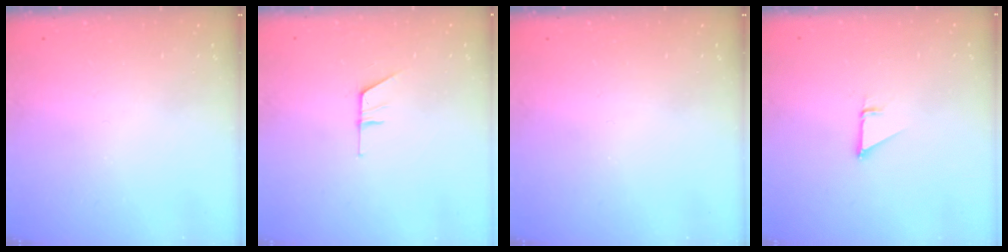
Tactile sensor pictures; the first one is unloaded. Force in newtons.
{"total": 5.4, "press": 5.4, "slide": 0.5}
{"total": 0.0}
{"total": 0.9, "press": 0.9, "slide": 0.1}